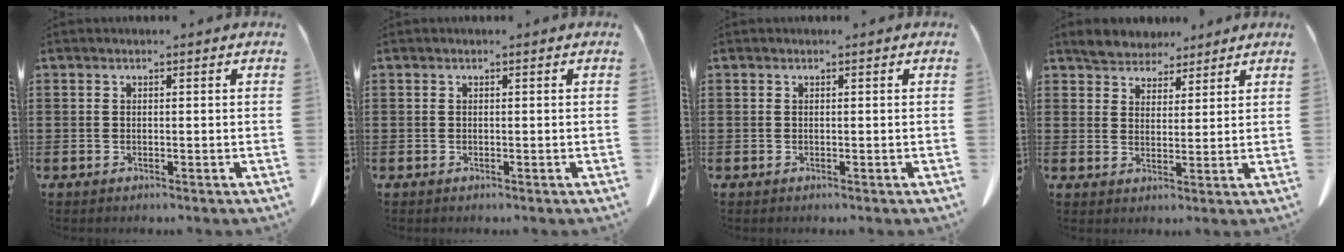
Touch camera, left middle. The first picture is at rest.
{"total": 0.0}
{"total": 0.0}
{"total": 4.0, "force": [3.7, 1.6, -0.3], "torque": [-0.013, -0.008, 0.070]}